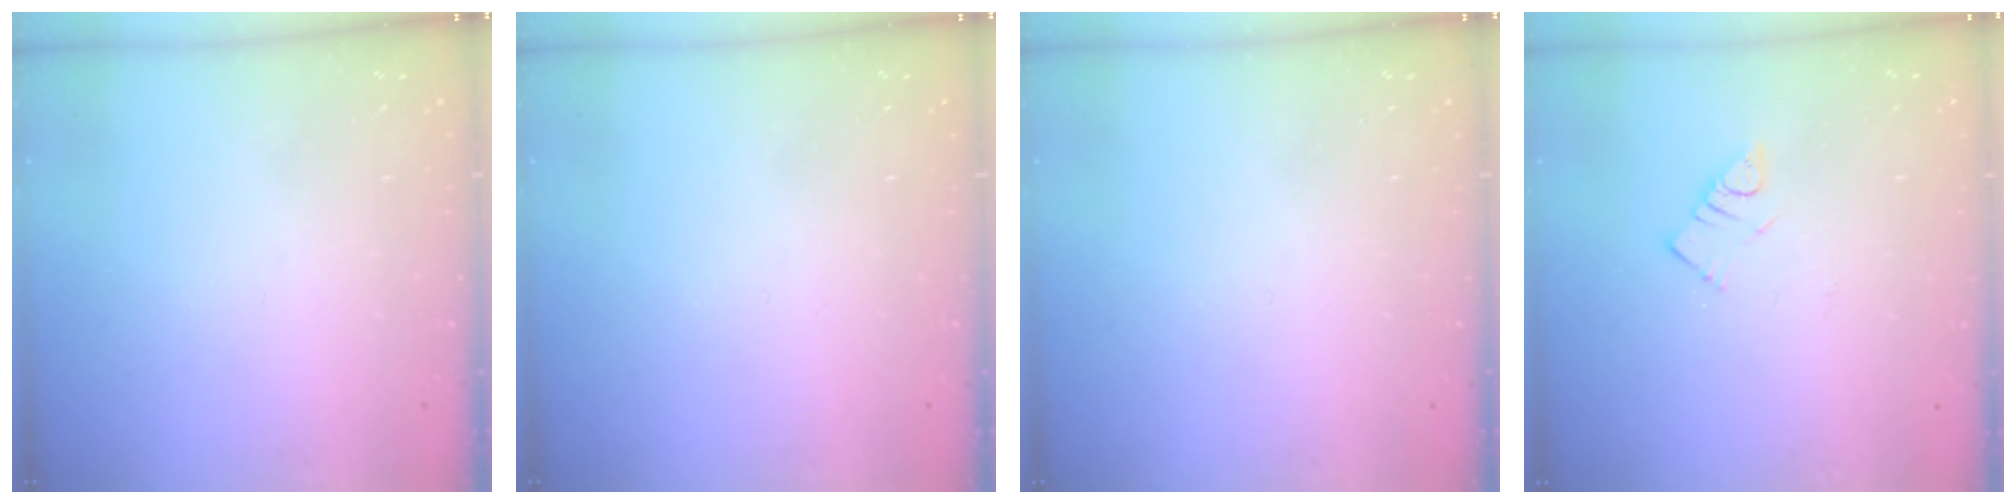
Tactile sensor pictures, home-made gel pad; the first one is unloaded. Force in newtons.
{"total": 0.0}
{"total": 0.0}
{"total": 3.8, "press": 3.7, "slide": 0.5}